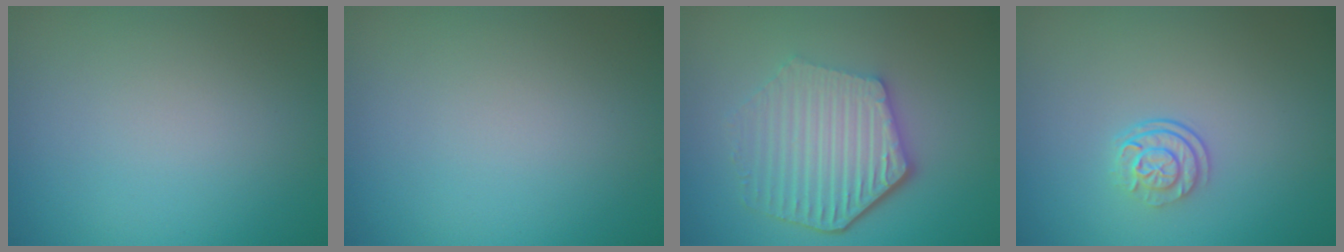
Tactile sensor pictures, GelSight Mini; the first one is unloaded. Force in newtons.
{"total": 0.0}
{"total": 6.0, "press": 4.5, "slide": 4.0}
{"total": 2.4, "press": 1.7, "slide": 1.6}